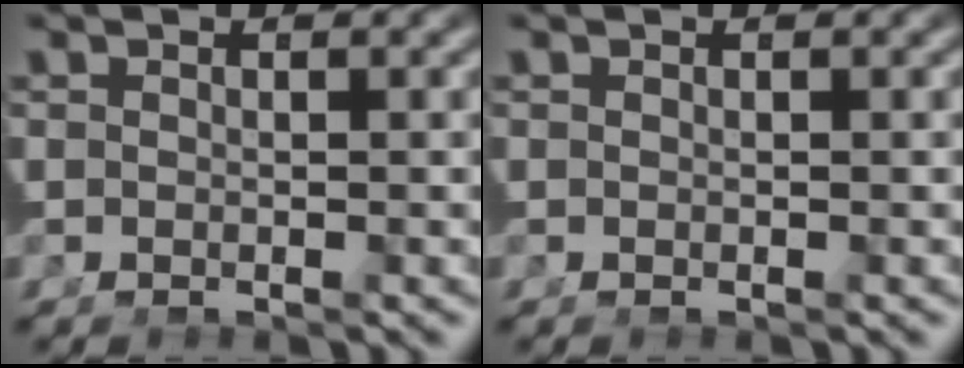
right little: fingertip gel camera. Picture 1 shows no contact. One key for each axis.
{"total": 0.0}